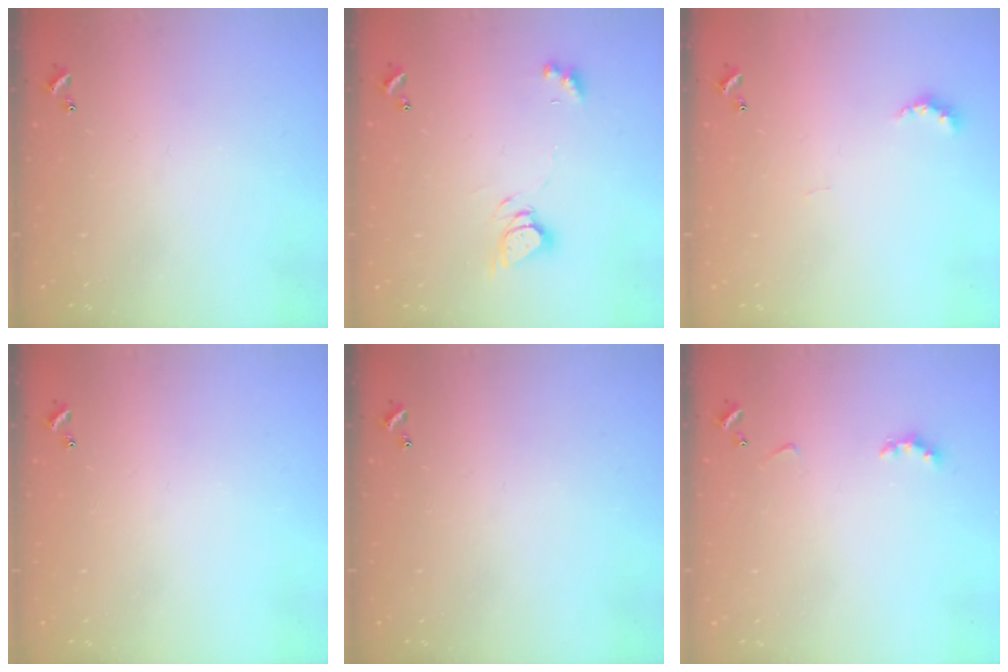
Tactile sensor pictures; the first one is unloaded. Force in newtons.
{"total": 5.0, "press": 5.0, "slide": 0.3}
{"total": 4.3, "press": 4.3, "slide": 0.7}
{"total": 0.0}
{"total": 0.0}
{"total": 2.9, "press": 2.8, "slide": 0.6}